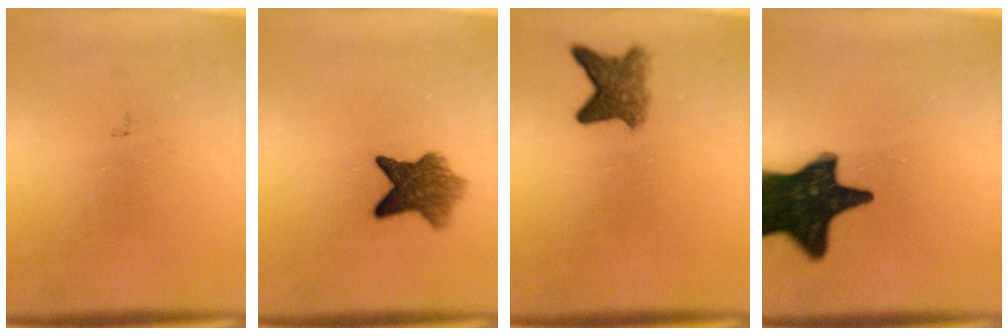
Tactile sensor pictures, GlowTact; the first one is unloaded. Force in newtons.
{"total": 6.7}
{"total": 4.3}
{"total": 18.7}